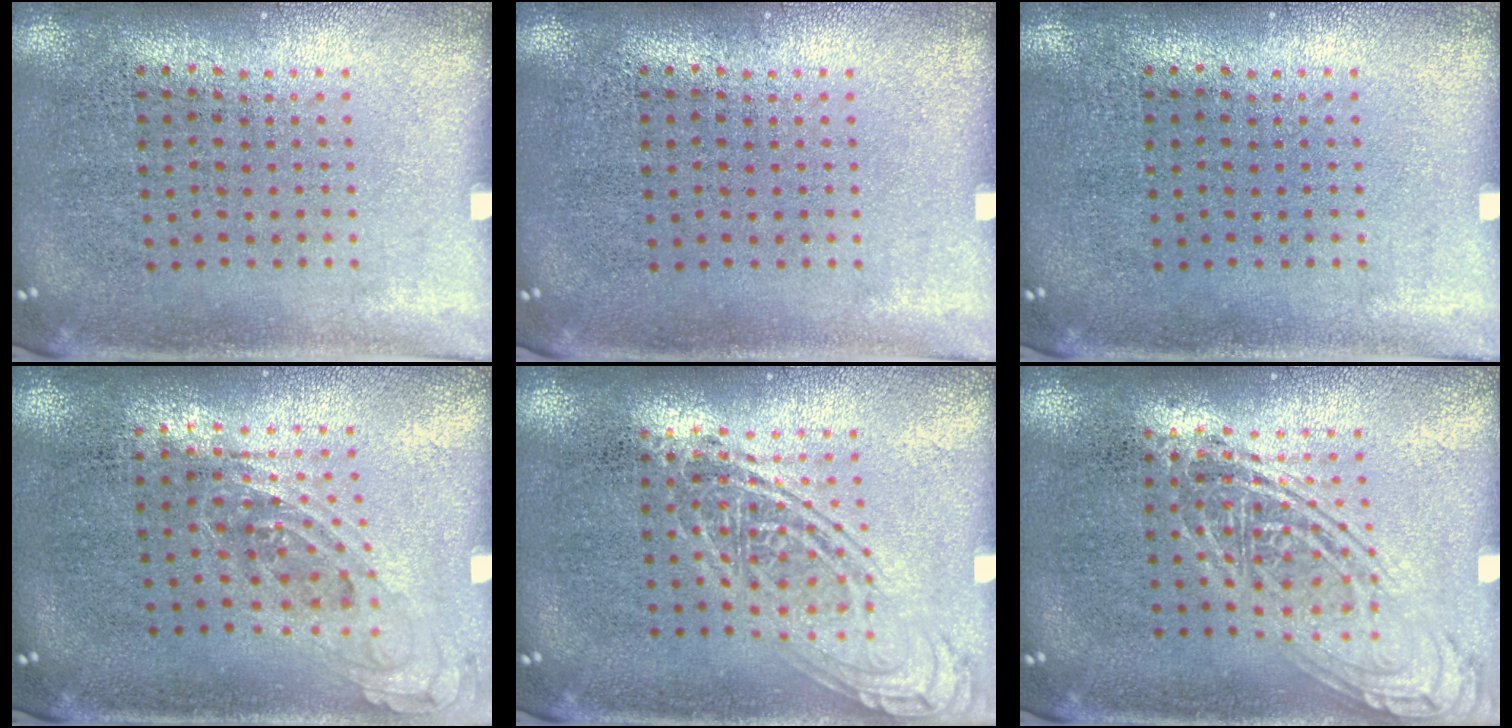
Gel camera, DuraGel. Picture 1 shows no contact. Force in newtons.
{"total": 0.0}
{"total": 0.0}
{"total": 0.8, "press": 0.7, "slide": 0.4}
{"total": 2.6, "press": 2.6, "slide": 0.3}
{"total": 2.5, "press": 2.5, "slide": 0.2}